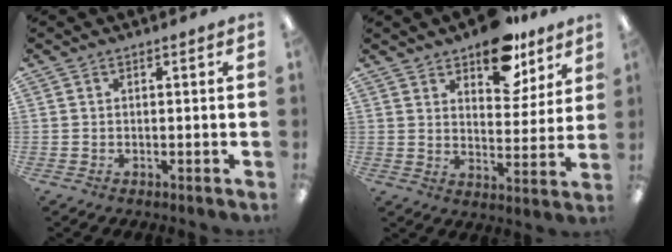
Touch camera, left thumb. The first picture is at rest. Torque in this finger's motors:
{"motor_torque": [1.65, 1.21, 1.04, -1.04, 0.02]}